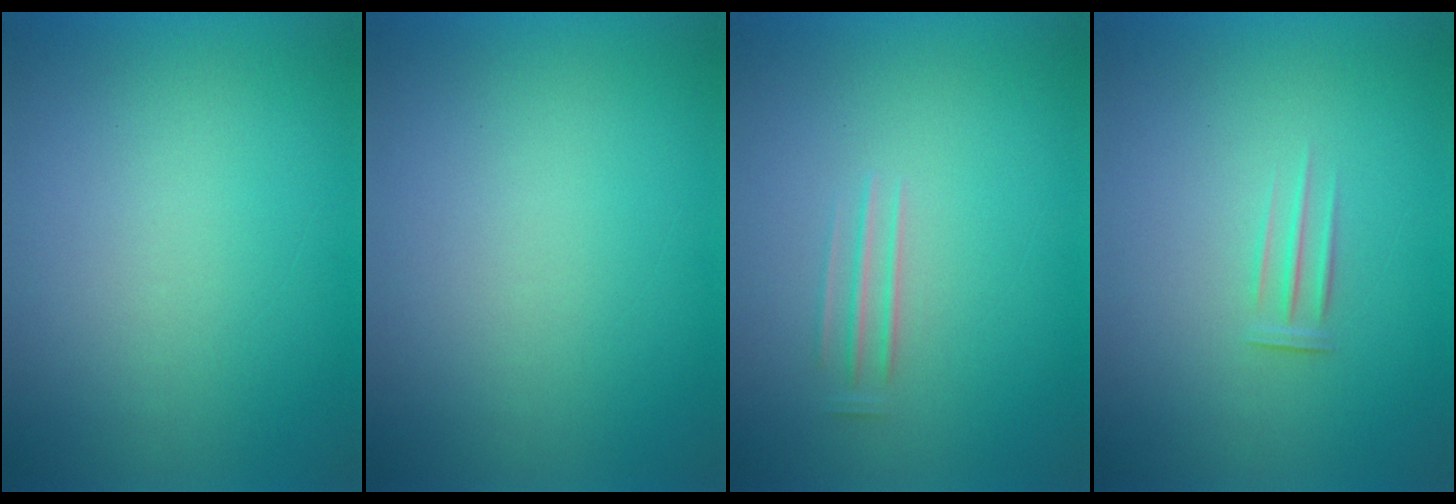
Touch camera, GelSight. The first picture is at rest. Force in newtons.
{"total": 0.0}
{"total": 1.7}
{"total": 1.7}